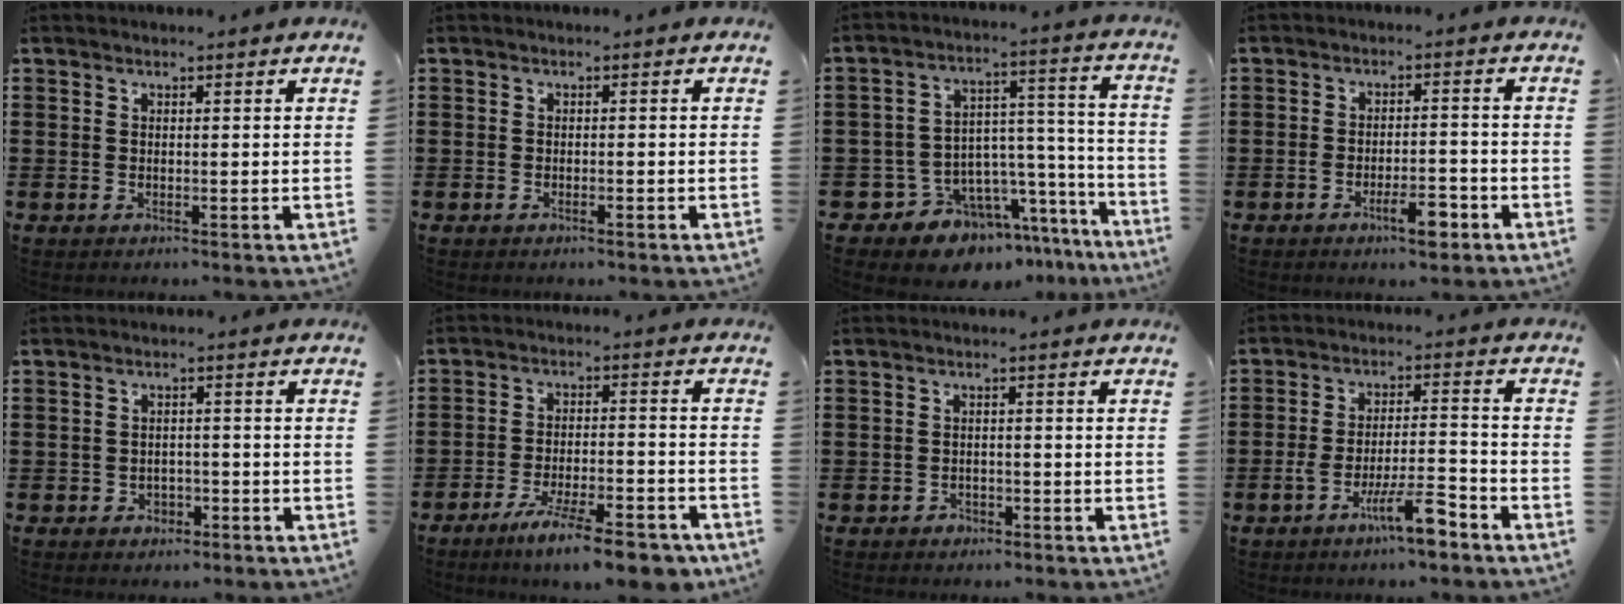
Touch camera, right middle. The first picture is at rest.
{"total": 0.6, "force": [-0.4, 0.1, 0.5], "torque": [-0.011, -0.003, -0.007]}
{"total": 9.3, "force": [-7.7, 4.9, 1.7], "torque": [-0.055, 0.007, -0.141]}
{"total": 4.9, "force": [-3.0, 1.5, 3.6], "torque": [-0.061, 0.007, -0.056]}
{"total": 1.7, "force": [-1.3, 1.1, 0.3], "torque": [-0.014, -0.002, -0.029]}
{"total": 9.9, "force": [-7.8, 1.3, 6.0], "torque": [-0.096, 0.011, -0.140]}
{"total": 1.3, "force": [-1.1, 0.7, 0.0], "torque": [-0.007, -0.001, -0.025]}
{"total": 8.5, "force": [-5.1, 1.8, 6.6], "torque": [-0.127, 0.003, -0.095]}